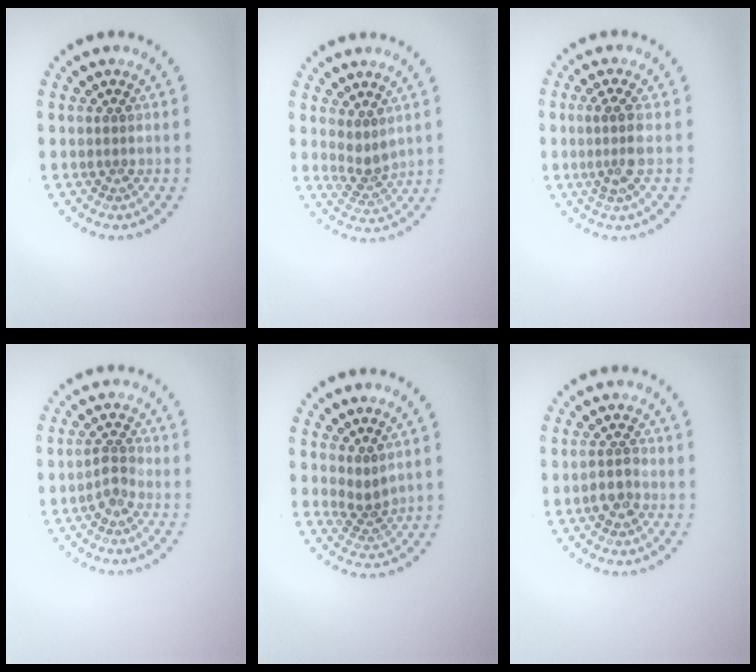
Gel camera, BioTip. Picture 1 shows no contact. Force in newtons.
{"total": 2.1, "press": 1.6, "slide": 1.3}
{"total": 2.4, "press": 1.9, "slide": 1.5}
{"total": 1.6, "press": 1.2, "slide": 1.1}
{"total": 1.9, "press": 1.3, "slide": 1.5}
{"total": 1.9, "press": 1.7, "slide": 0.7}